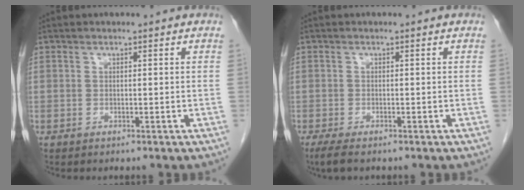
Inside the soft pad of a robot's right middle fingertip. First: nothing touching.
{"total": 2.5, "force": [-1.8, 0.5, 1.6], "torque": [-0.037, -0.009, -0.031]}